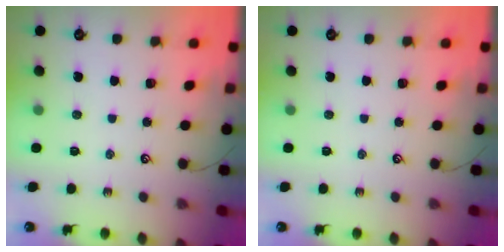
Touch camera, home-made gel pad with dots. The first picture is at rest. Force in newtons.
{"total": 0.0}